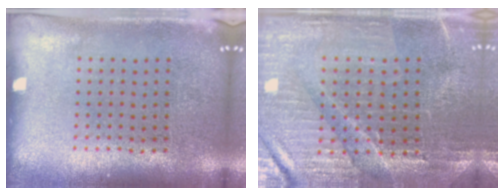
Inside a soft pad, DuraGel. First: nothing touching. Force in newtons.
{"total": 3.2, "press": 3.2, "slide": 0.5}